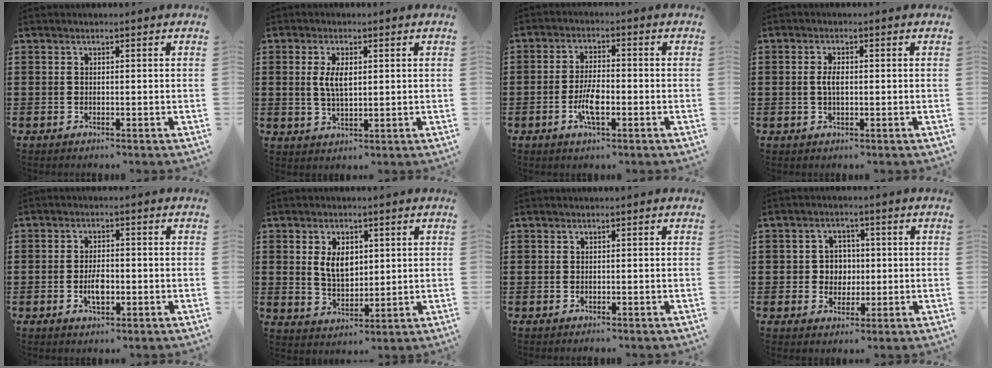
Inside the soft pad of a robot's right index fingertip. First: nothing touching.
{"total": 4.4, "force": [0.7, 1.9, 3.9], "torque": [-0.080, 0.008, 0.011]}
{"total": 5.4, "force": [-1.8, 1.7, 4.8], "torque": [-0.101, -0.001, -0.037]}
{"total": 2.6, "force": [0.0, 1.1, 2.3], "torque": [-0.054, -0.001, -0.004]}
{"total": 3.6, "force": [-1.0, 1.7, 3.0], "torque": [-0.062, 0.001, -0.019]}
{"total": 5.6, "force": [1.4, 3.5, 4.2], "torque": [-0.085, 0.009, 0.022]}
{"total": 0.0}
{"total": 3.9, "force": [0.0, 3.7, 1.1], "torque": [-0.030, 0.009, -0.006]}